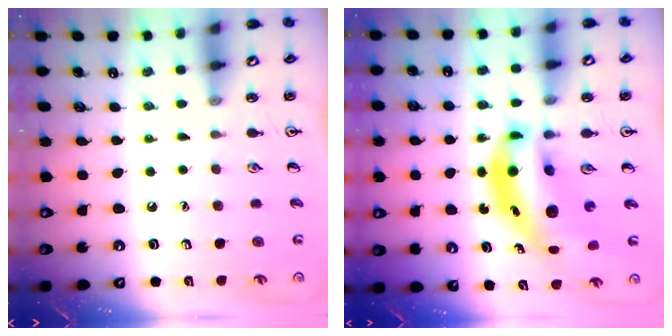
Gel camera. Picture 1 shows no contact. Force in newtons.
{"total": 11.7, "press": 11.2, "slide": 3.4}